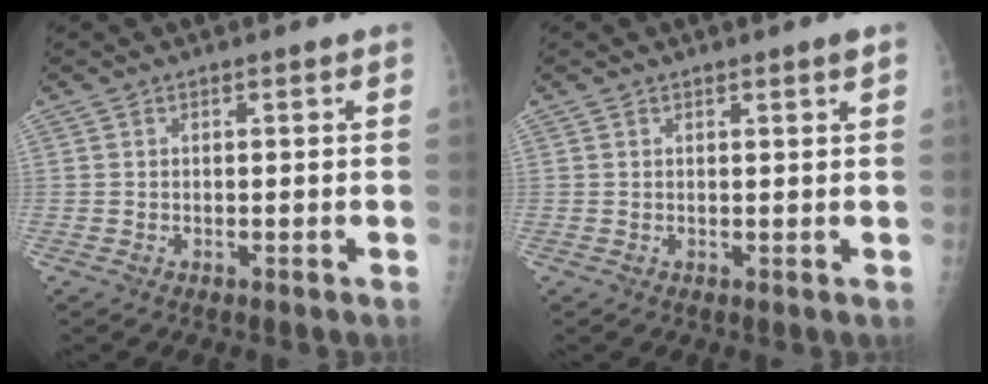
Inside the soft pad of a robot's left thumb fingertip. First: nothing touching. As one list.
[{"total": 1.0, "force": [0.7, 0.0, 0.7], "torque": [-0.007, -0.005, 0.010]}]